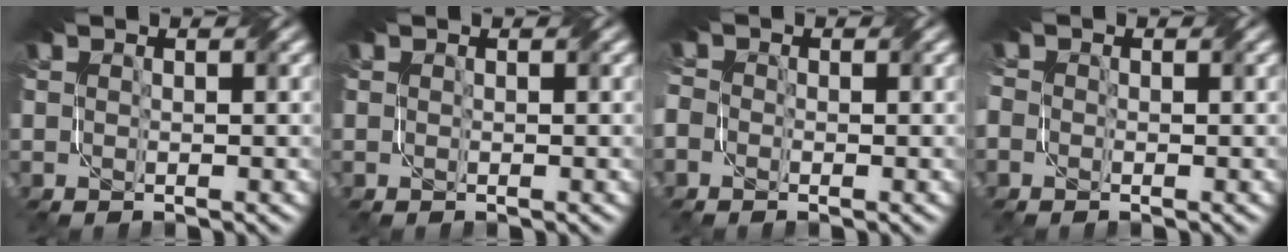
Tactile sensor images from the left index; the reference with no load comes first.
{"total": 0.0}
{"total": 1.3, "force": [-0.8, 1.0, 0.4], "torque": [-0.015, -0.001, -0.018]}
{"total": 1.1, "force": [-0.5, 0.9, 0.3], "torque": [-0.008, -0.003, -0.012]}